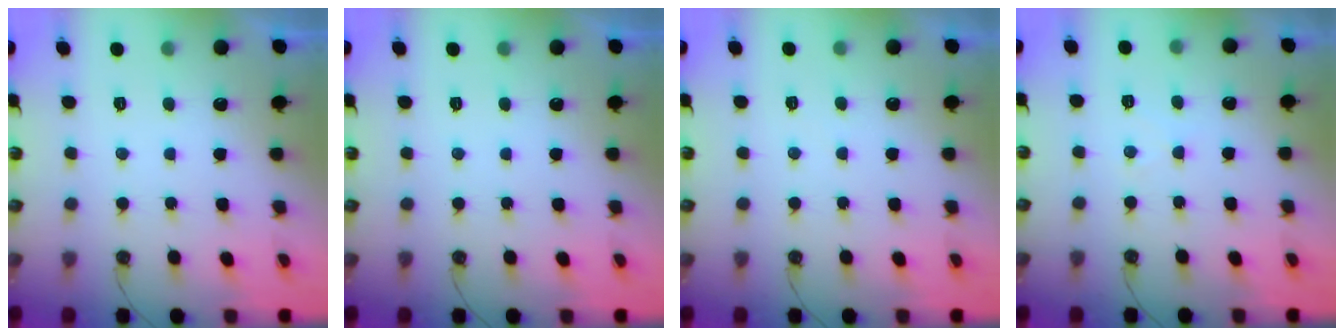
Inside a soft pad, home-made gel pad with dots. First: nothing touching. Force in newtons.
{"total": 0.0}
{"total": 2.5, "press": 2.5, "slide": 0.4}
{"total": 3.1, "press": 3.0, "slide": 0.6}